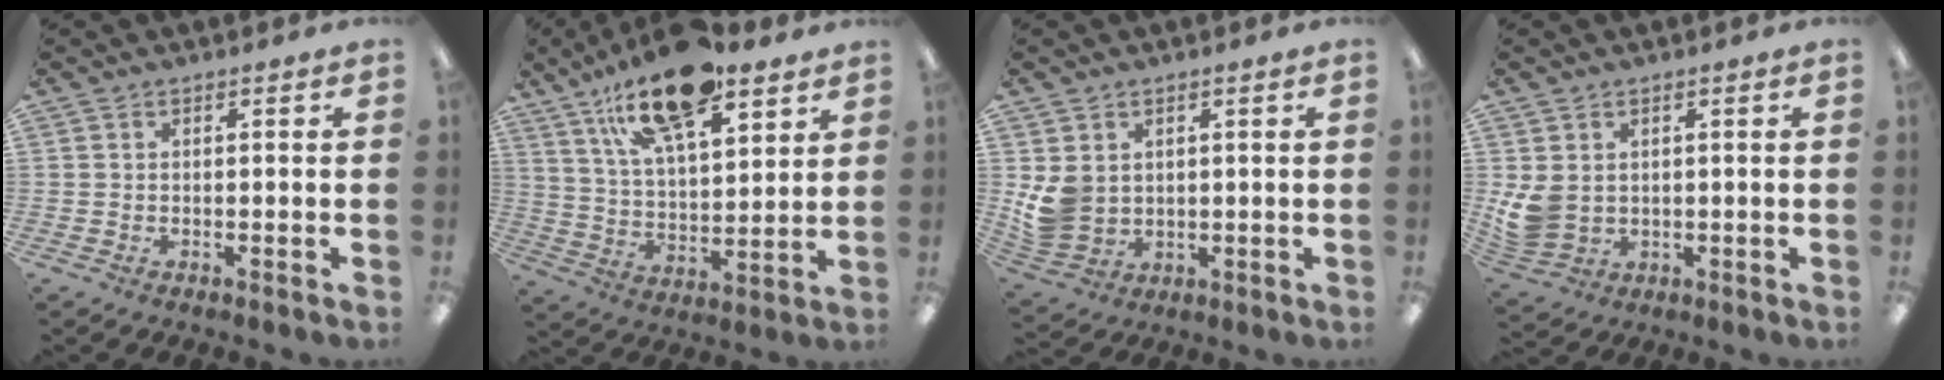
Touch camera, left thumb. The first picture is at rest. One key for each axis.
{"total": 20.0, "fx": 13.7, "fy": 7.8, "fz": 12.2, "tx": -0.212, "ty": -0.063, "tz": 0.236}
{"total": 6.9, "fx": 1.8, "fy": 5.9, "fz": 3.1, "tx": -0.062, "ty": -0.006, "tz": 0.037}
{"total": 6.2, "fx": 1.6, "fy": 5.0, "fz": 3.4, "tx": -0.078, "ty": -0.006, "tz": 0.034}